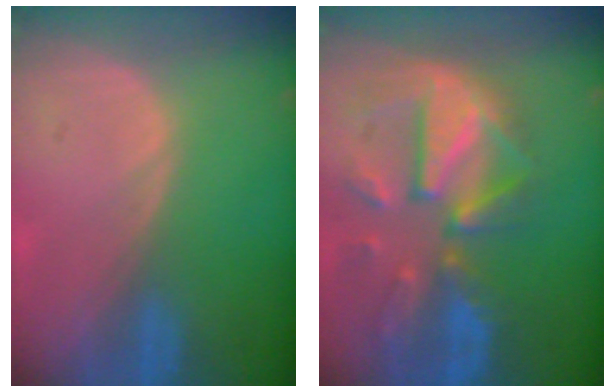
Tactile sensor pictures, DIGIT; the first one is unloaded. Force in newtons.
{"total": 12.1, "press": 10.5, "slide": 6.0}